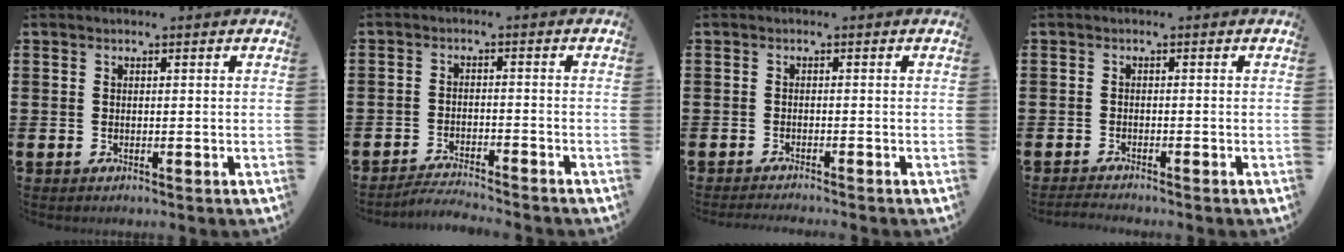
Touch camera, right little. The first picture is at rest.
{"total": 2.5, "force": [-2.5, -0.2, 0.0], "torque": [-0.004, 0.004, -0.054]}
{"total": 1.0, "force": [-0.9, -0.2, 0.1], "torque": [-0.002, -0.001, -0.019]}
{"total": 1.1, "force": [-1.0, -0.1, 0.3], "torque": [-0.006, 0.000, -0.021]}